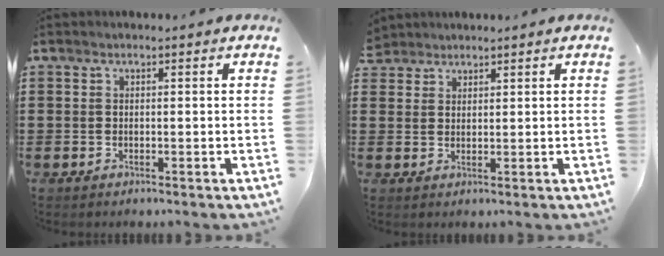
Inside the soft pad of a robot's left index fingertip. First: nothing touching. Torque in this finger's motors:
{"motor_torque": [0.01, 0.00, 0.00, -0.02]}